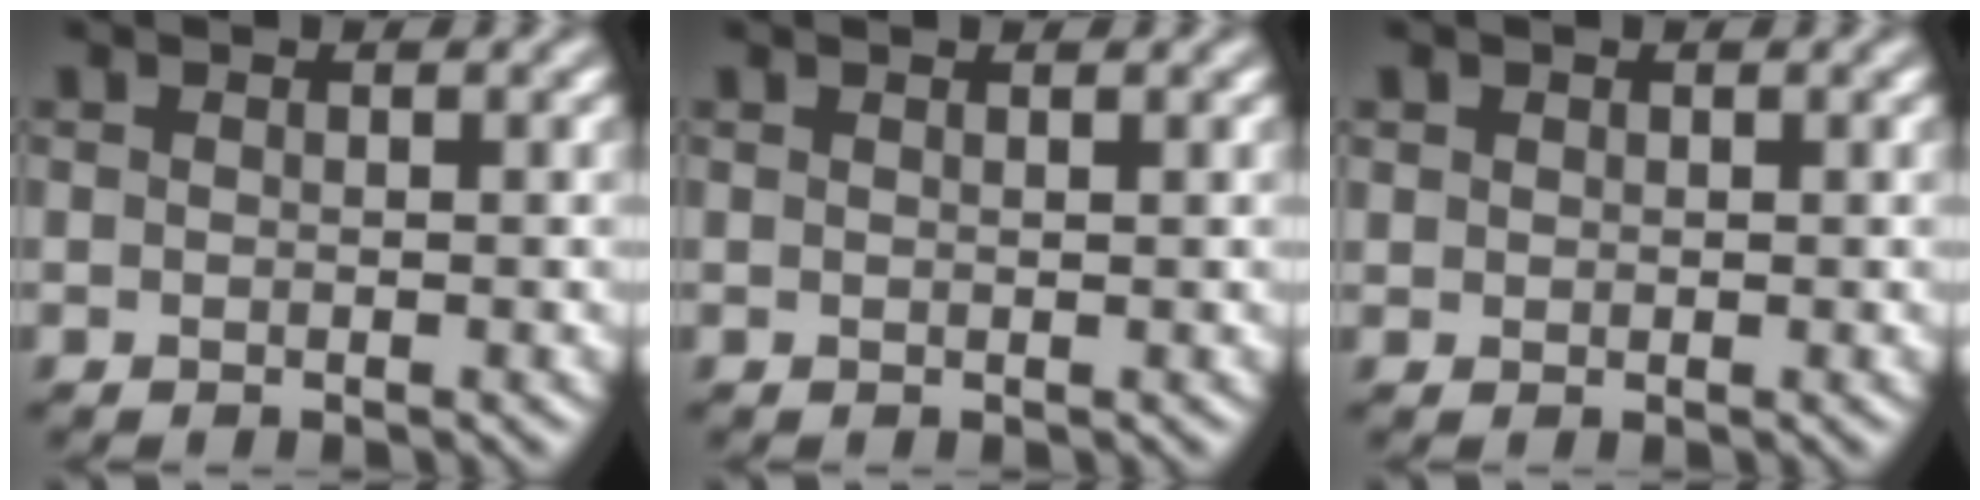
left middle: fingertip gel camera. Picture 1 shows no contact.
{"total": 0.9, "force": [0.7, 0.3, 0.5], "torque": [-0.003, 0.004, 0.001]}
{"total": 0.8, "force": [0.5, 0.4, -0.3], "torque": [0.007, 0.002, 0.010]}